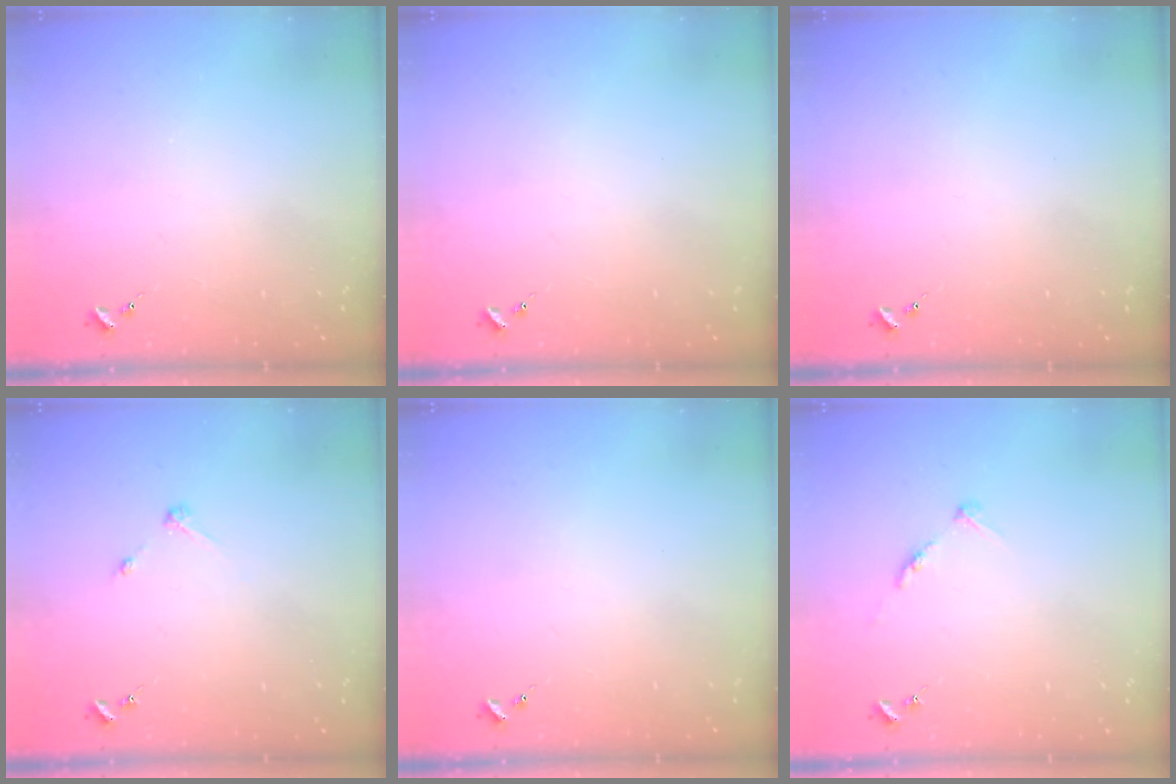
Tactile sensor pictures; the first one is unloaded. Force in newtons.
{"total": 0.0}
{"total": 0.0}
{"total": 2.7, "press": 2.7, "slide": 0.3}
{"total": 0.0}
{"total": 5.8, "press": 5.8, "slide": 0.6}